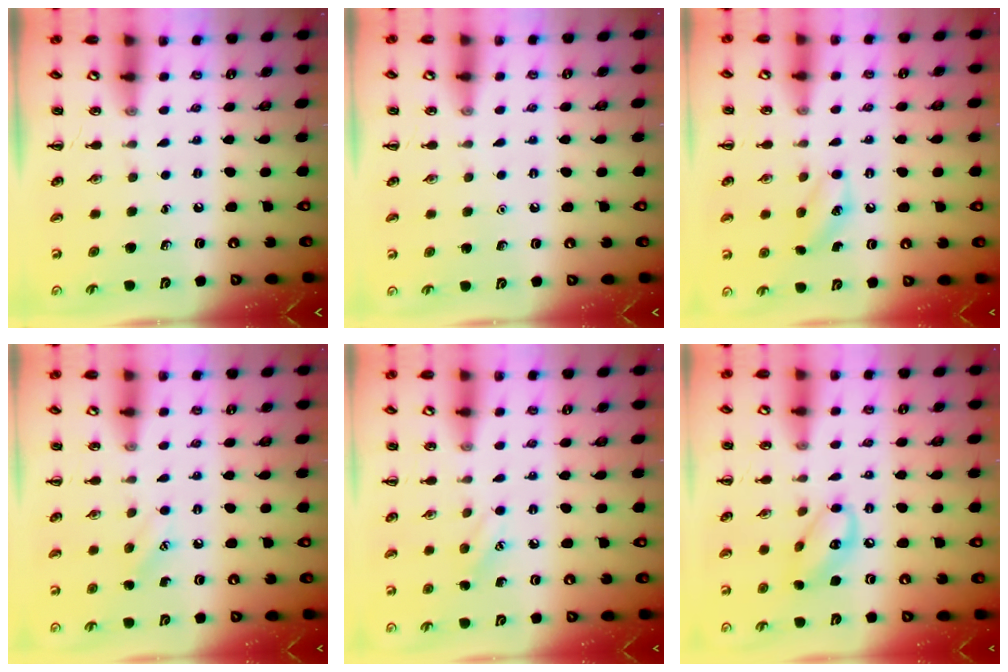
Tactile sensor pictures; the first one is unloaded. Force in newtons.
{"total": 1.6, "press": 1.6, "slide": 0.1}
{"total": 8.0, "press": 7.8, "slide": 1.8}
{"total": 6.3, "press": 6.1, "slide": 1.7}
{"total": 7.9, "press": 7.6, "slide": 1.9}
{"total": 8.9, "press": 8.7, "slide": 1.6}